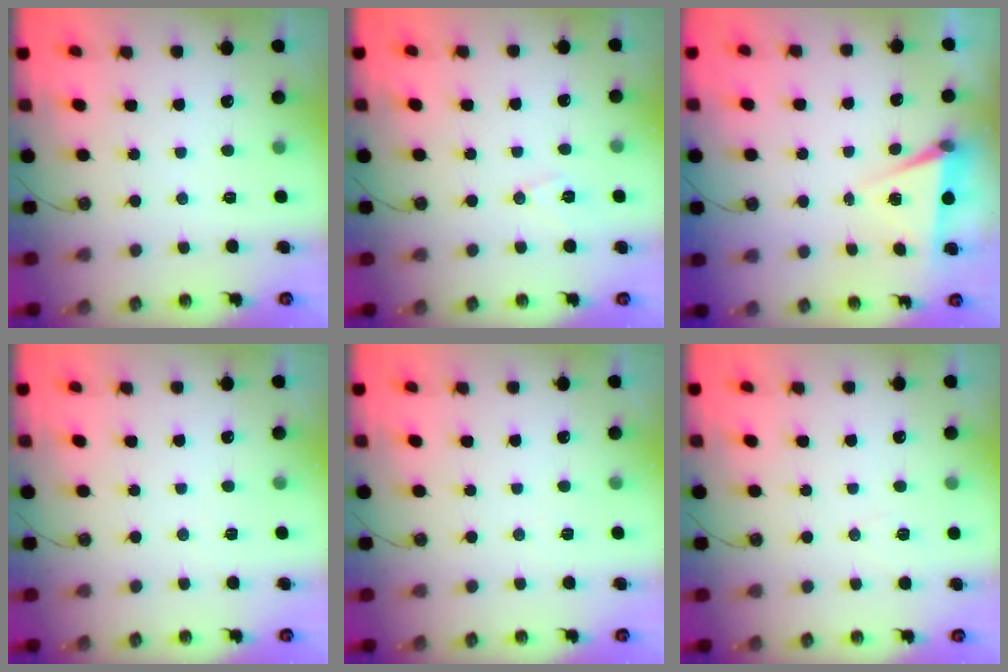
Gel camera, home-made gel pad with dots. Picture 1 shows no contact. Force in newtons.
{"total": 7.2, "press": 5.6, "slide": 4.6}
{"total": 6.0, "press": 4.0, "slide": 4.5}
{"total": 2.4, "press": 2.2, "slide": 1.1}
{"total": 2.4, "press": 2.2, "slide": 1.1}
{"total": 5.6, "press": 5.2, "slide": 2.1}